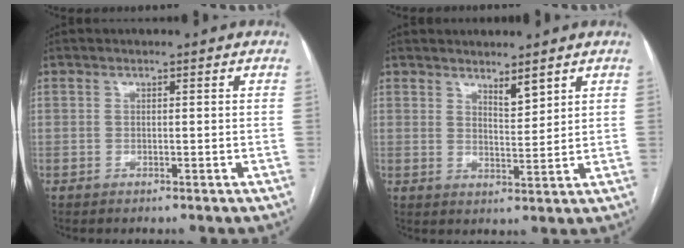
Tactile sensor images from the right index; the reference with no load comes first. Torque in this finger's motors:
{"motor_torque": [-0.08, 0.05, 0.06, 0.00]}